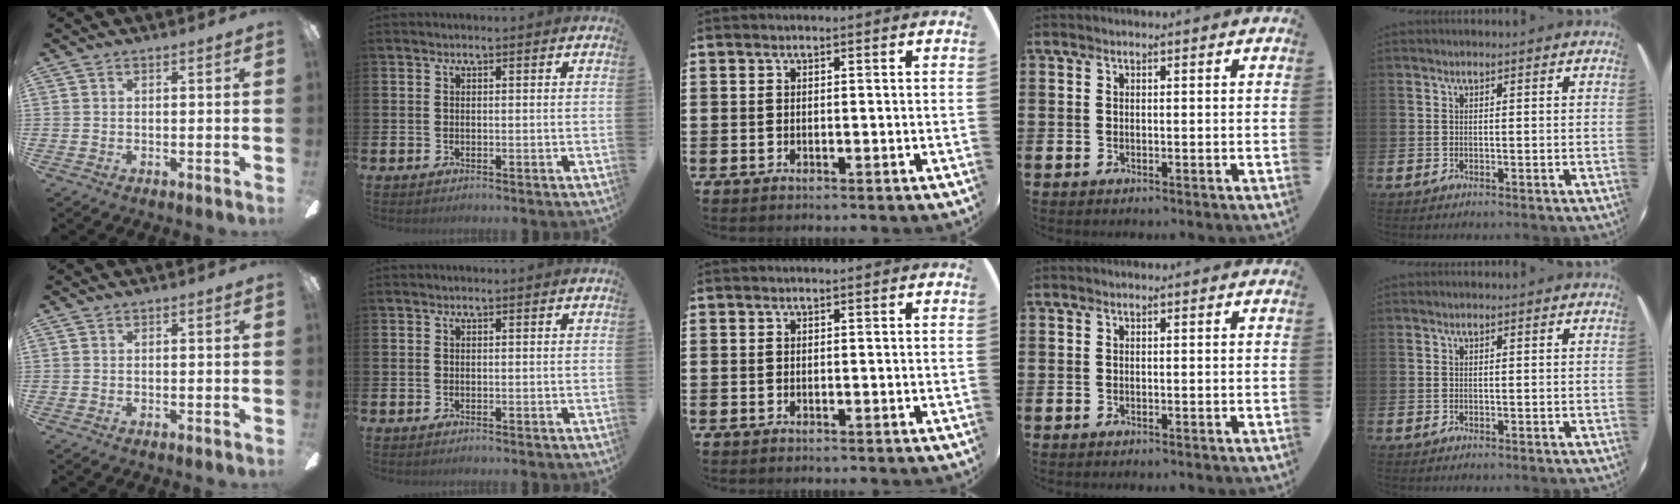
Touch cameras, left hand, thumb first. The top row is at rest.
{}